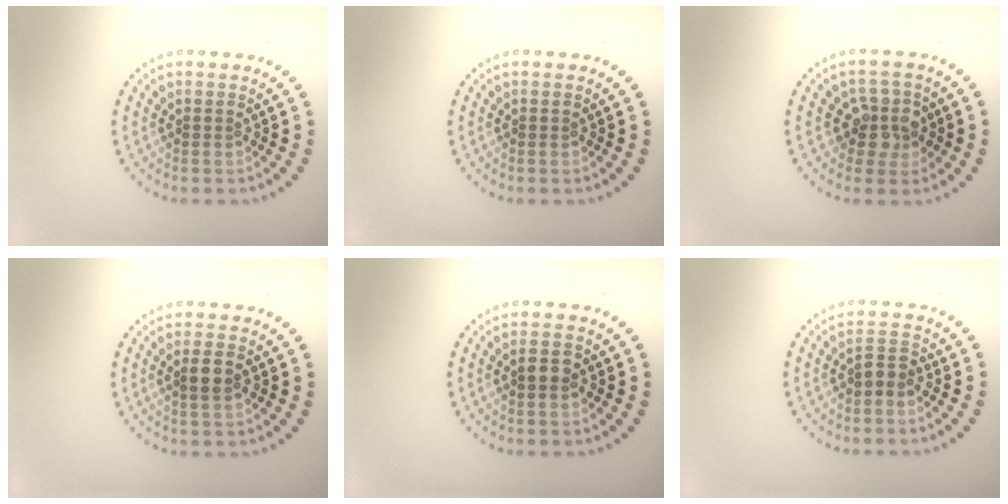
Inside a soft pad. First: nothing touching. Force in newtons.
{"total": 0.0}
{"total": 3.0, "press": 2.7, "slide": 1.2}
{"total": 1.9, "press": 1.8, "slide": 0.7}
{"total": 1.7, "press": 1.7, "slide": 0.1}
{"total": 1.5, "press": 1.3, "slide": 0.7}